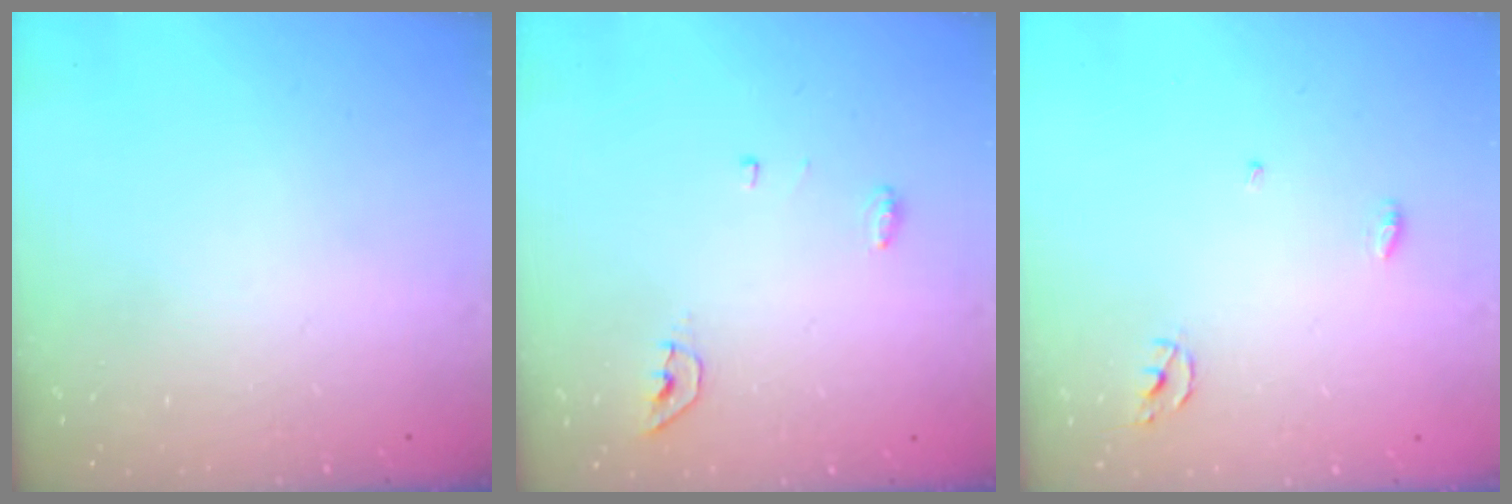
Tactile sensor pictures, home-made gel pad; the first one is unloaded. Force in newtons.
{"total": 4.5, "press": 4.2, "slide": 1.5}
{"total": 3.1, "press": 3.1, "slide": 0.2}